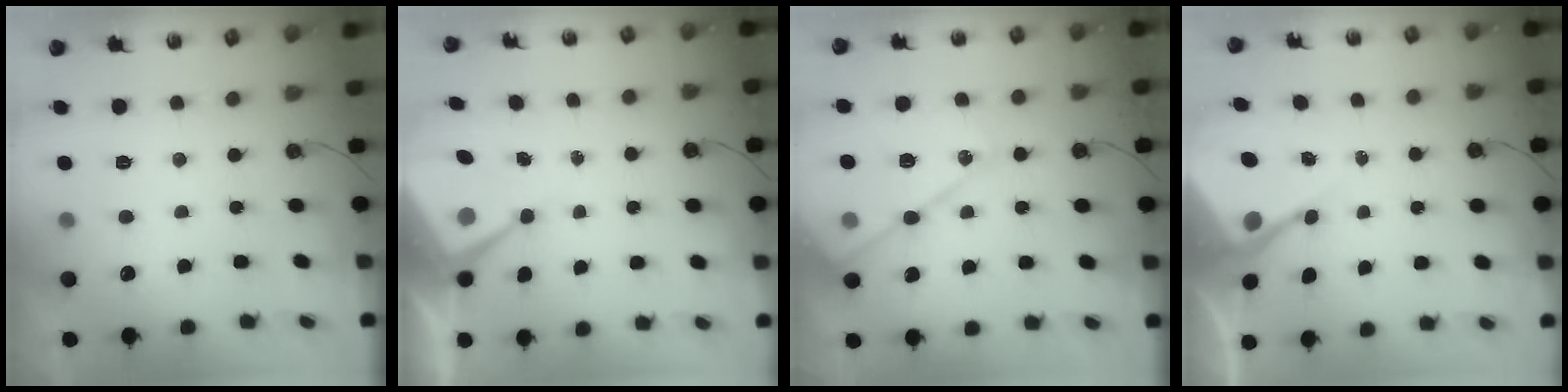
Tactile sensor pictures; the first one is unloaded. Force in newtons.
{"total": 8.1, "press": 8.1, "slide": 0.2}
{"total": 15.5, "press": 15.4, "slide": 1.6}
{"total": 7.6, "press": 7.6, "slide": 0.6}